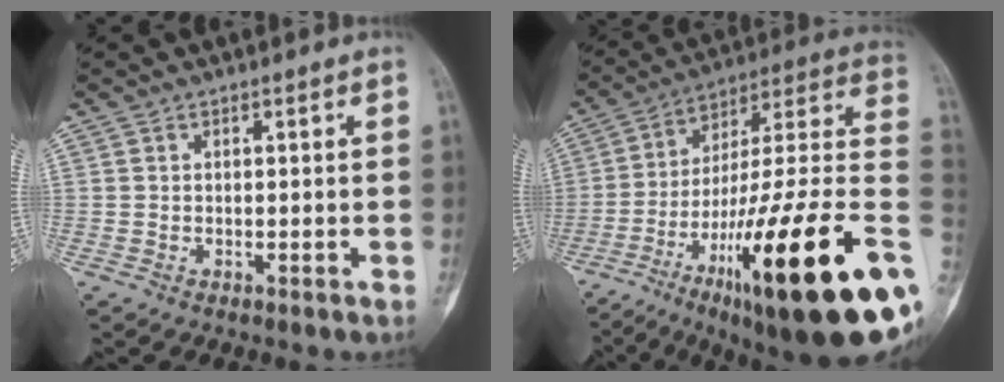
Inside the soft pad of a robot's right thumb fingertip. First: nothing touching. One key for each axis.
{"total": 34.4, "fx": -10.7, "fy": 6.4, "fz": 32.0, "tx": -0.419, "ty": 0.050, "tz": -0.172}